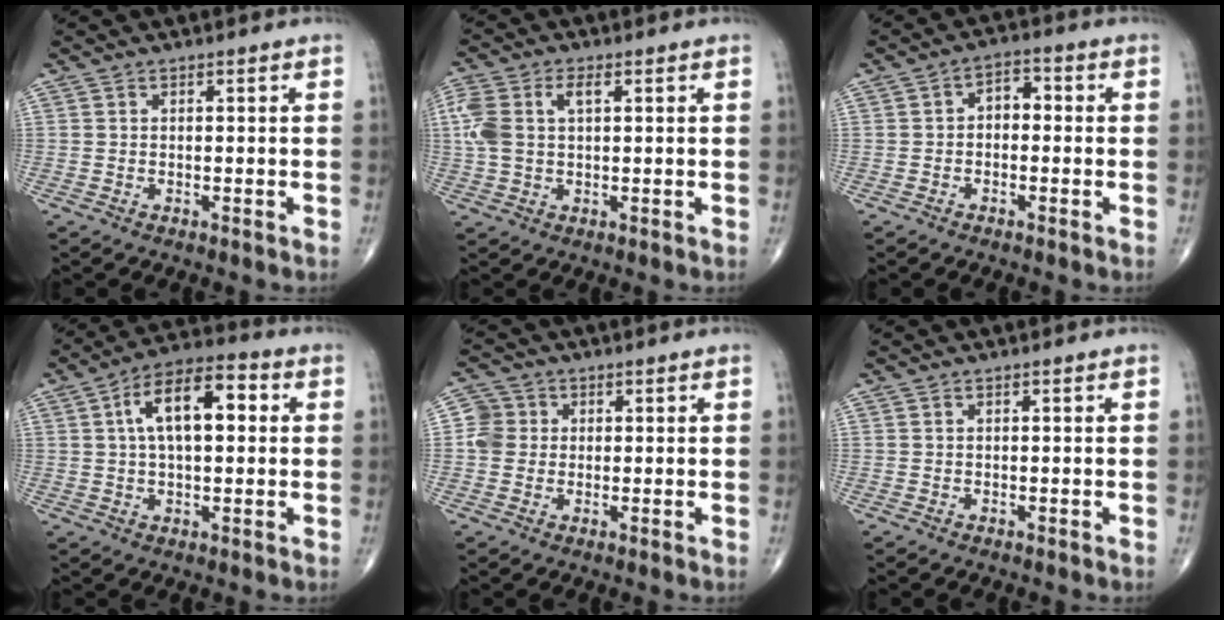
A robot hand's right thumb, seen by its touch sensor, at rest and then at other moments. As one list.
[{"total": 8.9, "force": [2.1, 5.0, 7.0], "torque": [-0.178, 0.023, 0.043]}, {"total": 3.9, "force": [-0.3, 2.7, 2.9], "torque": [-0.023, 0.018, -0.018]}, {"total": 12.6, "force": [2.5, 6.1, 10.8], "torque": [-0.169, 0.025, 0.034]}, {"total": 4.4, "force": [0.3, 4.2, 1.2], "torque": [-0.006, 0.008, -0.003]}, {"total": 0.0}]